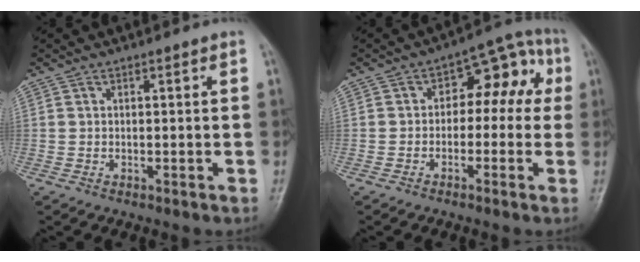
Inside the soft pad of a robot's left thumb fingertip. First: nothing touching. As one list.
[{"total": 10.0, "force": [0.5, 6.4, 7.6], "torque": [-0.052, 0.051, -0.007]}]